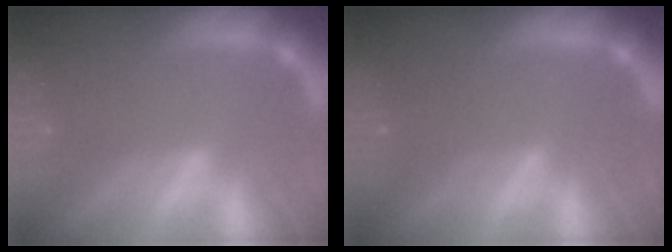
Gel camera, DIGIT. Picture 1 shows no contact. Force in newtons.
{"total": 1.9}